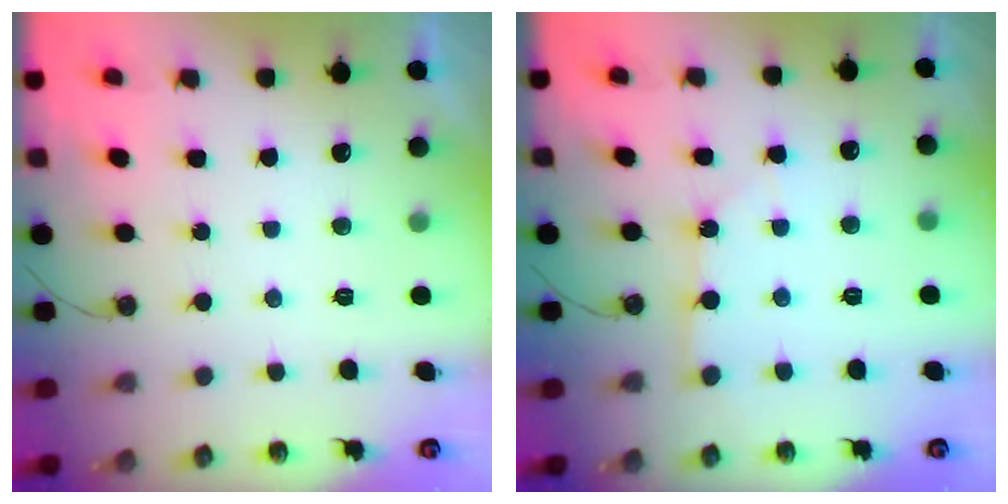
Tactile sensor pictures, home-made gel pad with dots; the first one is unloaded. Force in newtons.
{"total": 2.2, "press": 2.2, "slide": 0.3}